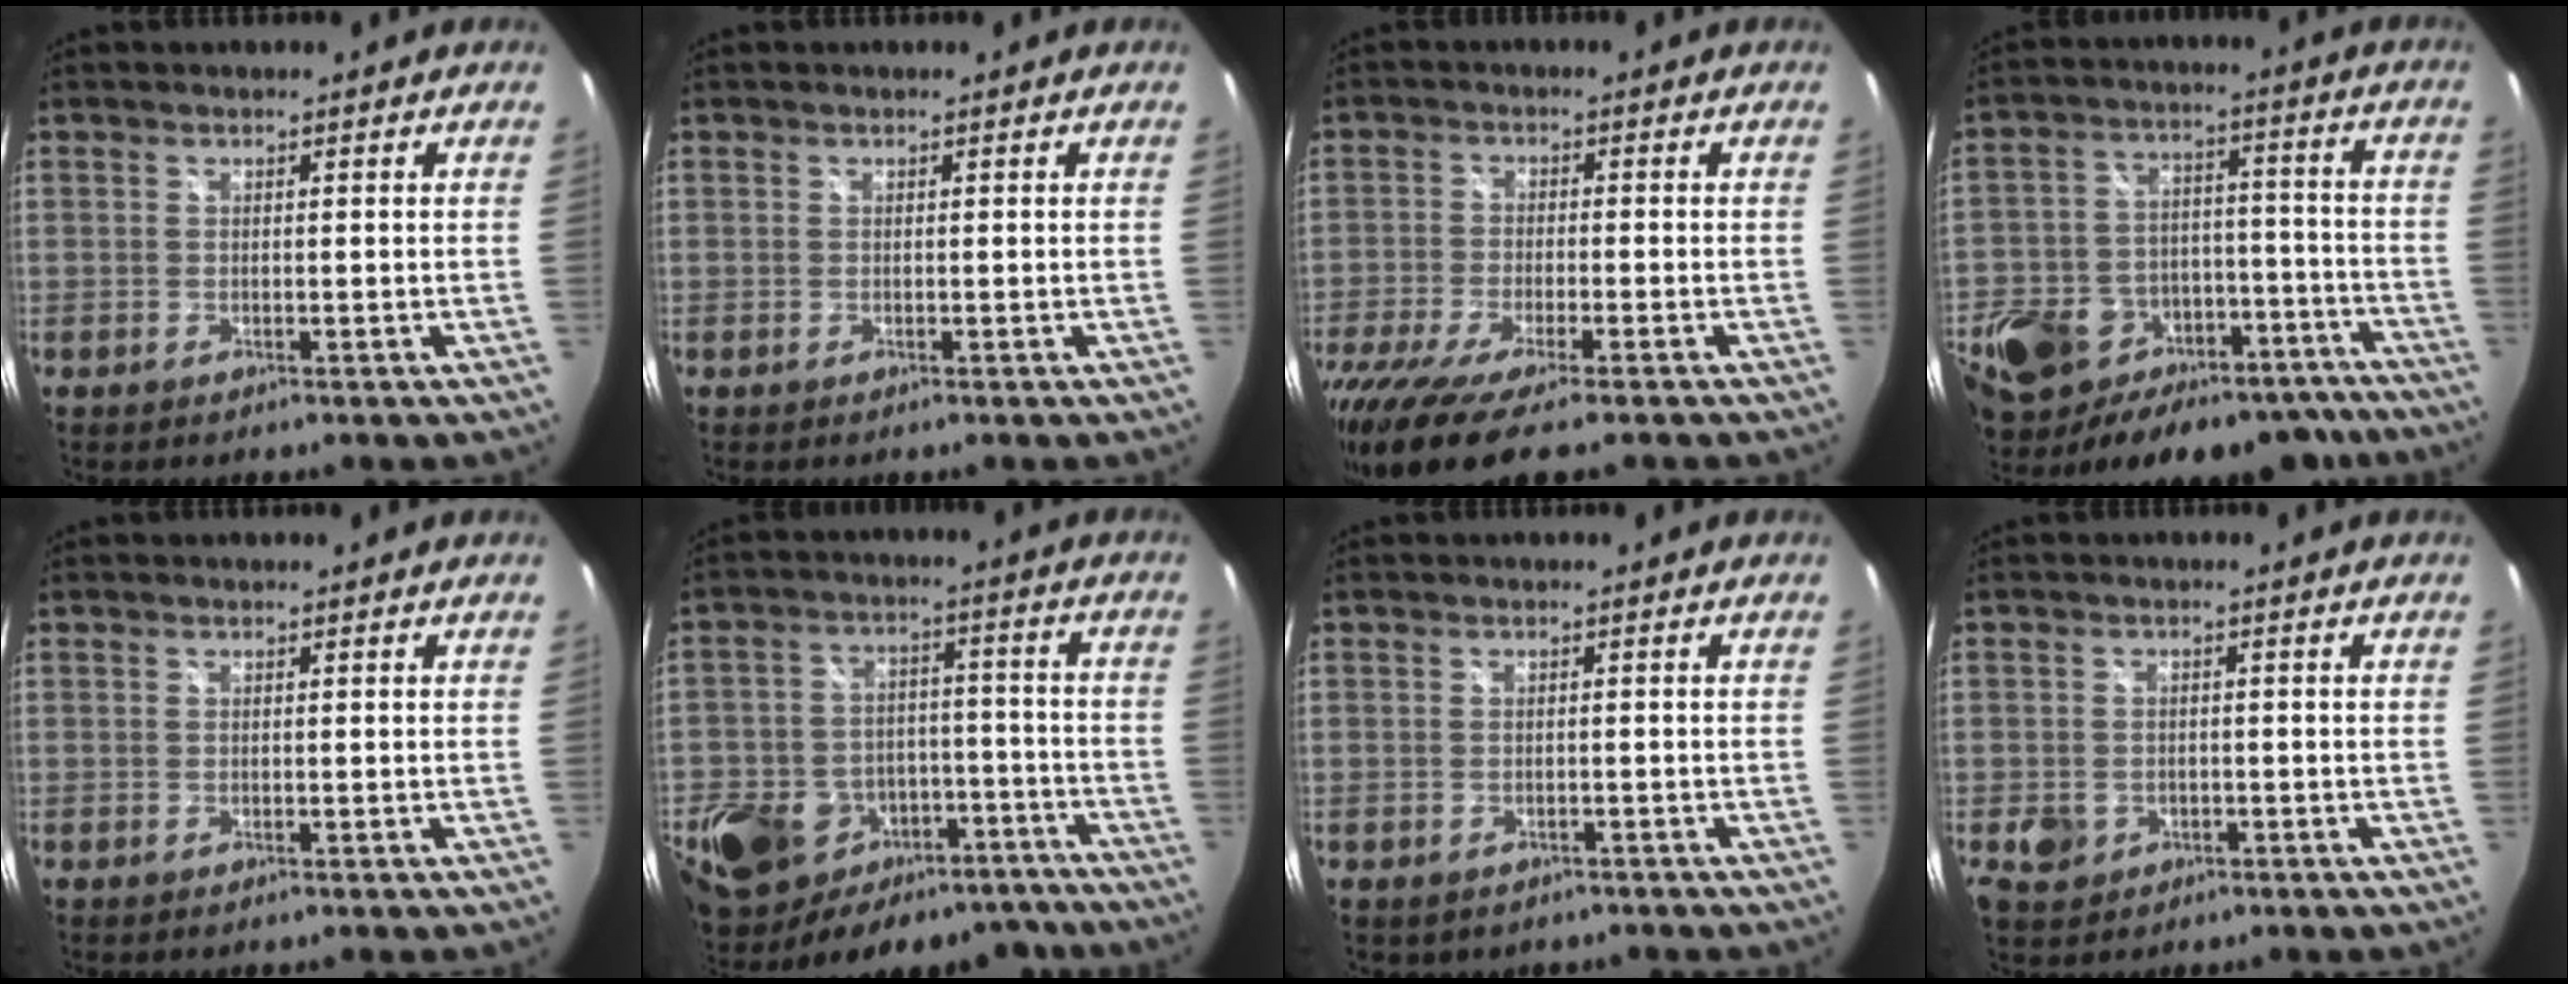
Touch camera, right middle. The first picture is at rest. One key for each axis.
{"total": 0.0}
{"total": 14.9, "fx": -11.1, "fy": 2.9, "fz": 9.4, "tx": -0.203, "ty": -0.057, "tz": -0.192}
{"total": 30.3, "fx": -18.9, "fy": 18.2, "fz": 15.2, "tx": -0.340, "ty": 0.006, "tz": -0.244}
{"total": 0.0}
{"total": 27.0, "fx": -15.3, "fy": 18.1, "fz": 12.9, "tx": -0.312, "ty": 0.010, "tz": -0.192}
{"total": 2.7, "fx": -1.6, "fy": 2.0, "fz": 1.0, "tx": -0.023, "ty": -0.007, "tz": -0.015}
{"total": 4.4, "fx": -1.6, "fy": 3.7, "fz": 1.6, "tx": -0.044, "ty": 0.000, "tz": -0.020}